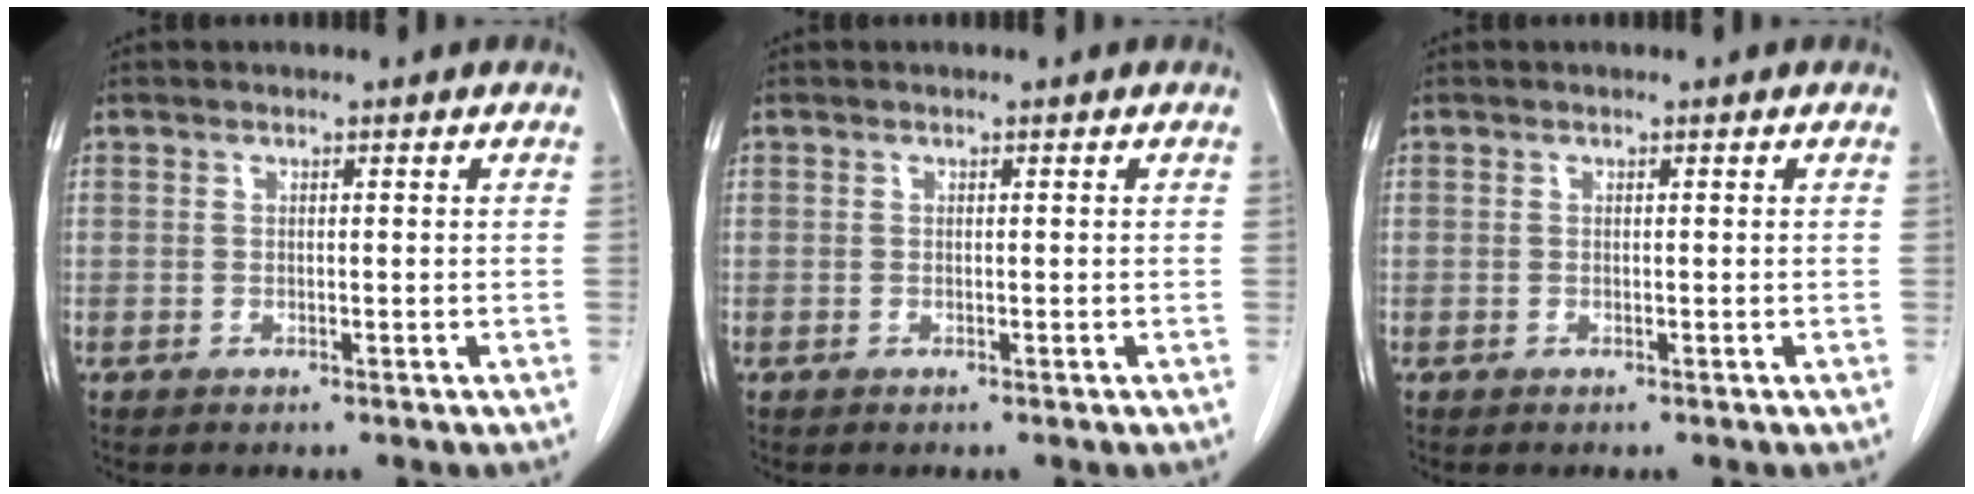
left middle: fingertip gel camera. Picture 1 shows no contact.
{"total": 0.0}
{"total": 0.0}